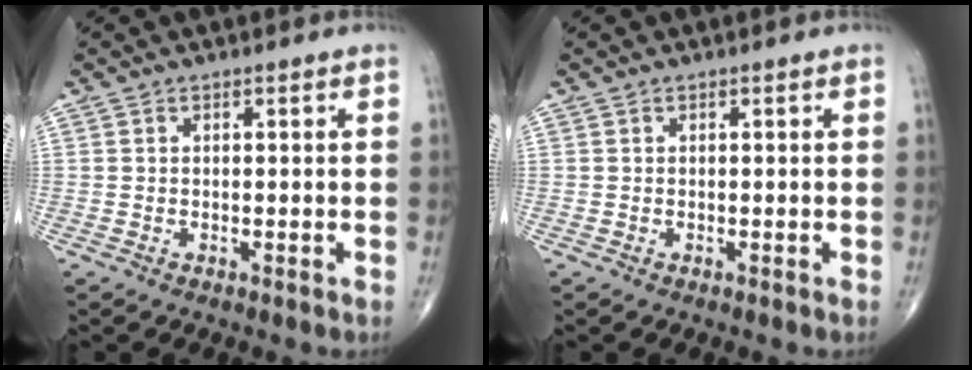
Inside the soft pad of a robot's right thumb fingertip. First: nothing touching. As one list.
[{"total": 0.0}]